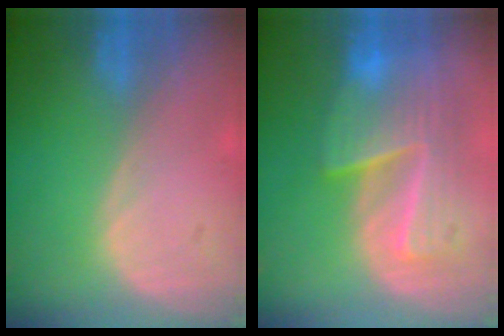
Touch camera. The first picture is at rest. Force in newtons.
{"total": 8.8, "press": 8.3, "slide": 2.9}